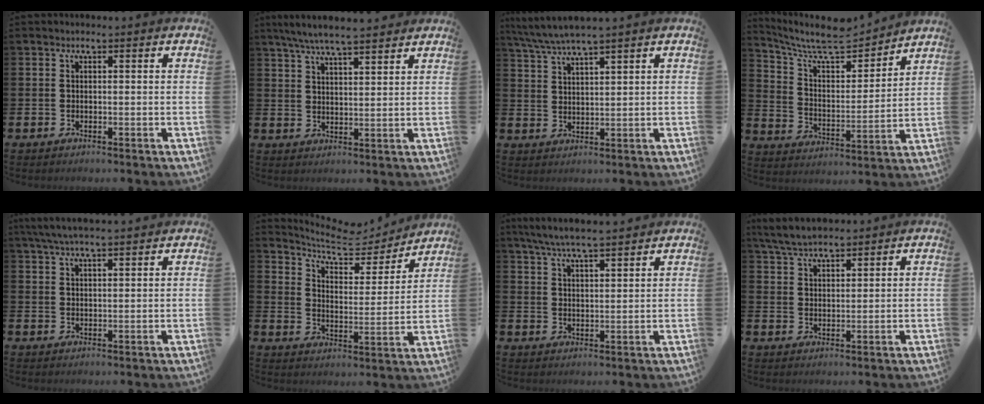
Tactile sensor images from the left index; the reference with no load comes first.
{"total": 6.3, "force": [5.9, 0.6, 2.3], "torque": [-0.056, -0.021, 0.105]}
{"total": 4.6, "force": [4.2, -0.4, 1.8], "torque": [-0.049, -0.014, 0.076]}
{"total": 9.3, "force": [8.3, 2.3, 3.5], "torque": [-0.100, -0.060, 0.142]}
{"total": 5.4, "force": [4.9, 0.5, 2.1], "torque": [-0.048, -0.013, 0.090]}
{"total": 6.7, "force": [5.8, 2.3, 2.4], "torque": [-0.073, -0.043, 0.092]}
{"total": 6.3, "force": [6.0, 0.3, 1.9], "torque": [-0.057, -0.023, 0.108]}
{"total": 5.2, "force": [5.0, 0.8, 1.3], "torque": [-0.043, -0.014, 0.093]}